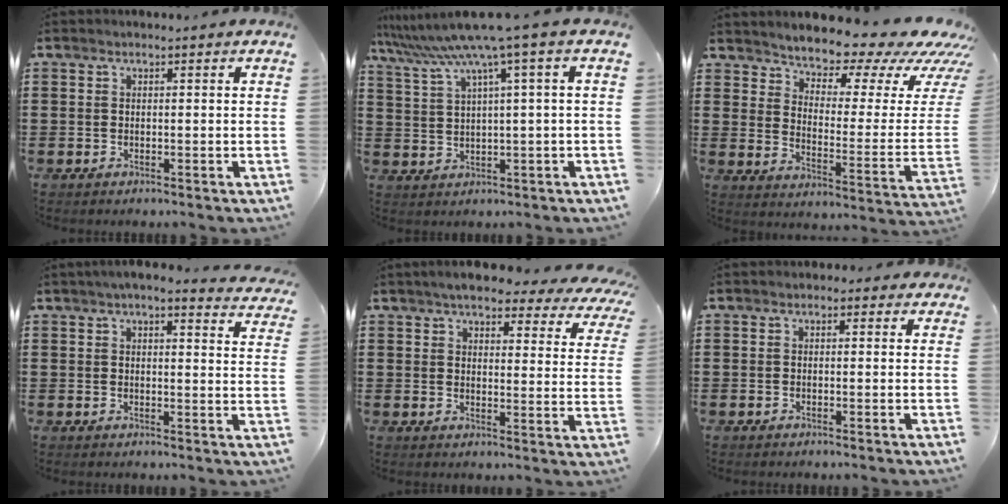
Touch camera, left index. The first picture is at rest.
{"total": 7.1, "force": [3.7, -0.6, 6.1], "torque": [-0.136, -0.029, 0.057]}
{"total": 6.2, "force": [5.8, 1.7, 1.4], "torque": [-0.037, -0.061, 0.093]}
{"total": 3.6, "force": [3.2, -0.1, 1.7], "torque": [-0.044, -0.009, 0.056]}
{"total": 5.4, "force": [4.9, 0.9, 2.2], "torque": [-0.053, -0.023, 0.084]}
{"total": 1.0, "force": [-0.2, 0.8, 0.4], "torque": [-0.011, 0.003, -0.005]}